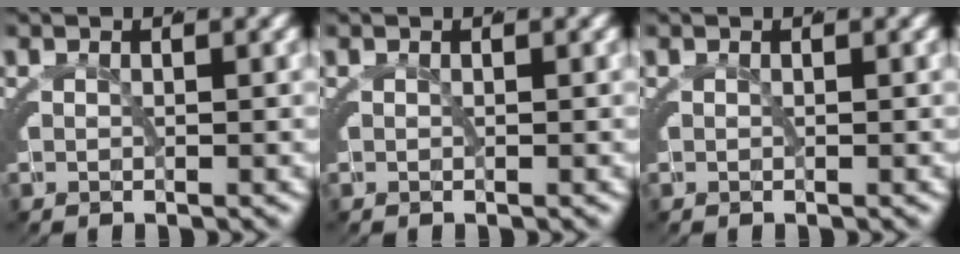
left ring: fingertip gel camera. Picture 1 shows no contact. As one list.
[{"total": 0.0}, {"total": 0.0}]